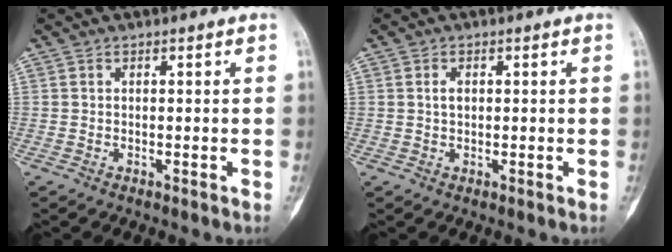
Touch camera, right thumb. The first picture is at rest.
{"total": 1.7, "force": [0.4, 1.0, 1.2], "torque": [-0.018, 0.000, 0.007]}